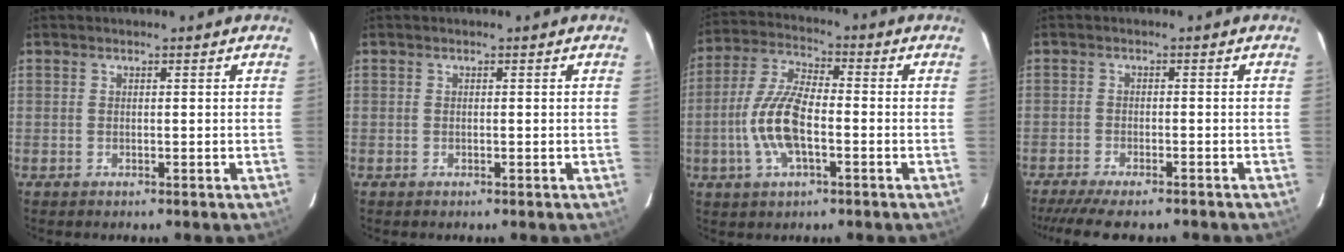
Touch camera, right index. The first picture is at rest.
{"total": 0.0}
{"total": 11.5, "force": [-2.9, 4.3, 10.3], "torque": [-0.221, 0.004, -0.058]}
{"total": 9.8, "force": [-8.4, 1.8, 4.8], "torque": [-0.112, -0.027, -0.137]}